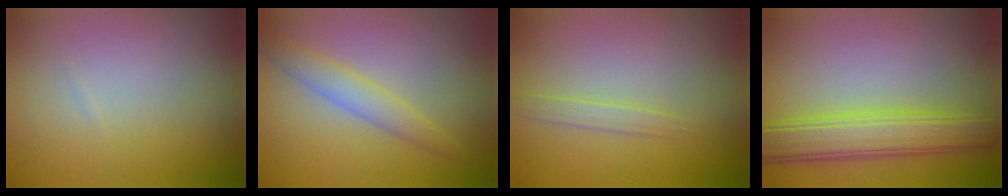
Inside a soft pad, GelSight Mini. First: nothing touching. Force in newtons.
{"total": 2.5, "press": 2.5, "slide": 0.0}
{"total": 1.2, "press": 1.2, "slide": 0.1}
{"total": 5.6, "press": 5.6, "slide": 0.2}